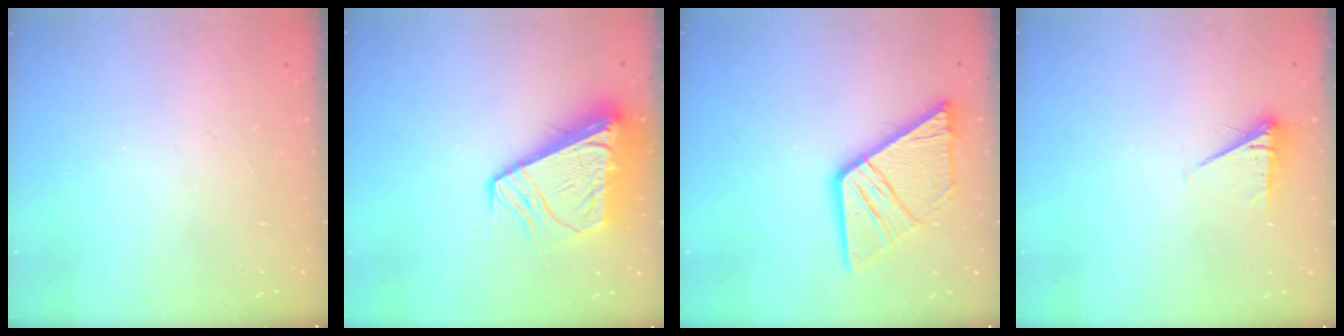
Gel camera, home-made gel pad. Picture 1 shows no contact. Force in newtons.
{"total": 12.4, "press": 12.3, "slide": 1.4}
{"total": 16.7, "press": 16.6, "slide": 1.9}
{"total": 4.6, "press": 4.5, "slide": 0.7}